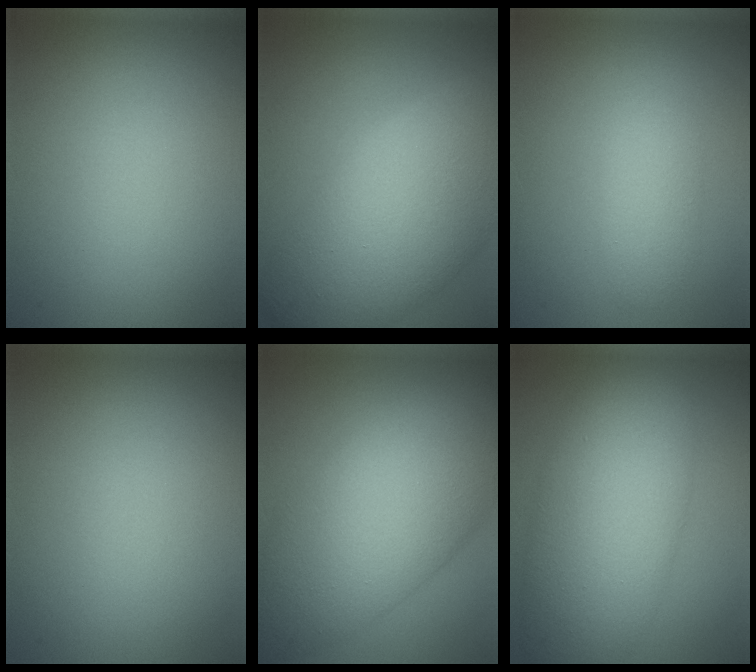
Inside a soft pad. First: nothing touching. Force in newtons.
{"total": 10.9, "press": 10.9, "slide": 0.8}
{"total": 2.6, "press": 2.6, "slide": 0.2}
{"total": 0.0}
{"total": 11.4, "press": 11.4, "slide": 0.1}
{"total": 9.1, "press": 9.1, "slide": 0.2}